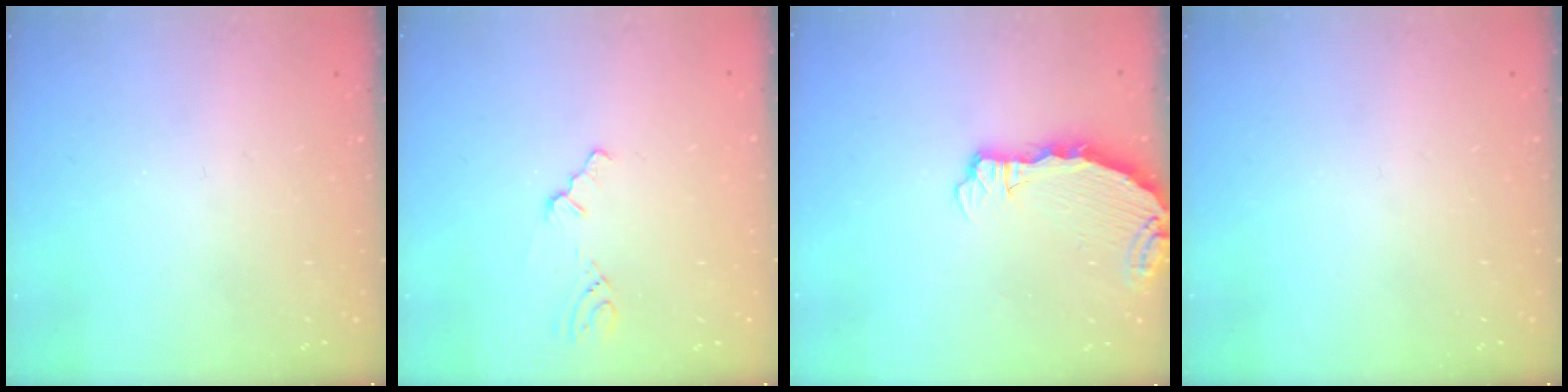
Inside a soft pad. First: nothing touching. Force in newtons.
{"total": 1.3, "press": 1.3, "slide": 0.2}
{"total": 4.9, "press": 4.5, "slide": 1.7}
{"total": 0.0}